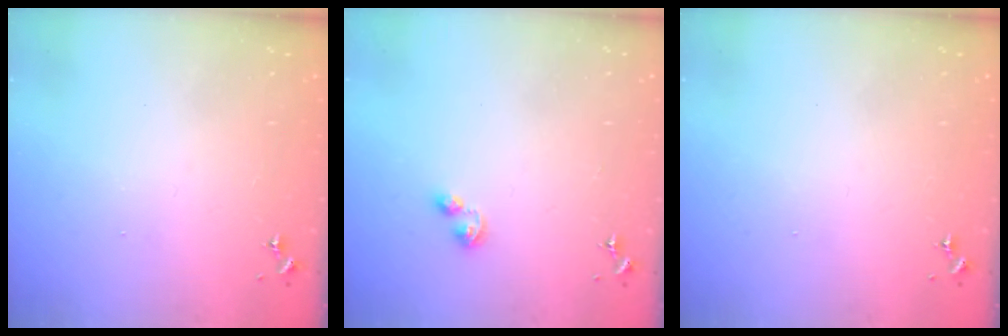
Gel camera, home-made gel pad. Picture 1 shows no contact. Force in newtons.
{"total": 3.6, "press": 3.6, "slide": 0.5}
{"total": 0.0}